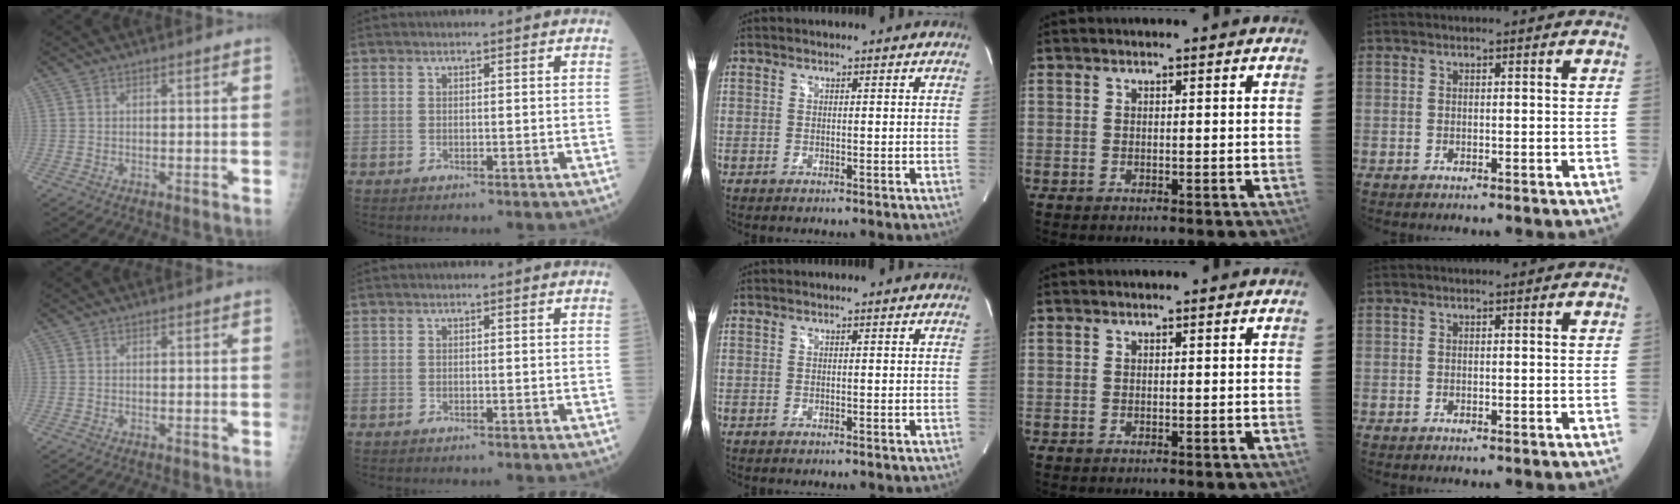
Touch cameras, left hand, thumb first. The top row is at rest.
{}